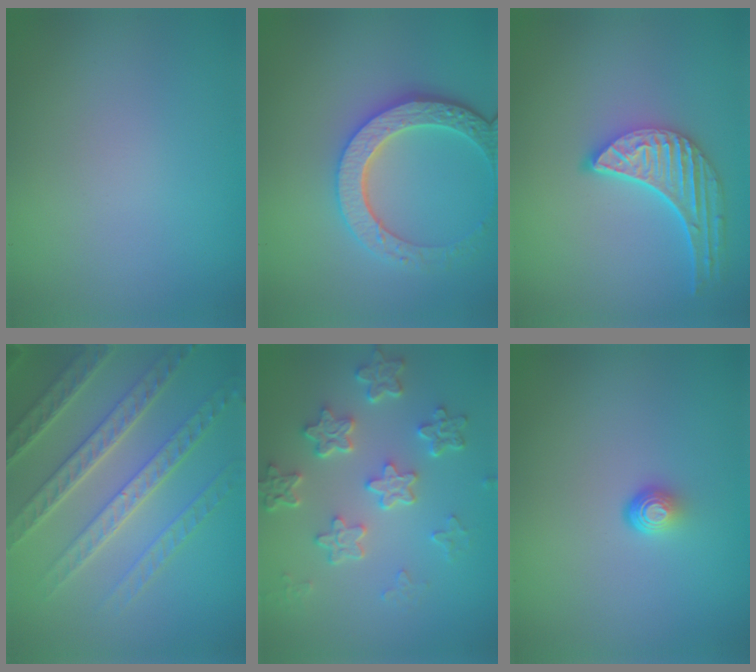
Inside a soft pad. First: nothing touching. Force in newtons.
{"total": 4.9, "press": 4.2, "slide": 2.4}
{"total": 5.2, "press": 4.1, "slide": 3.2}
{"total": 7.5, "press": 5.6, "slide": 5.0}
{"total": 5.3, "press": 4.1, "slide": 3.4}
{"total": 1.9, "press": 1.1, "slide": 1.5}